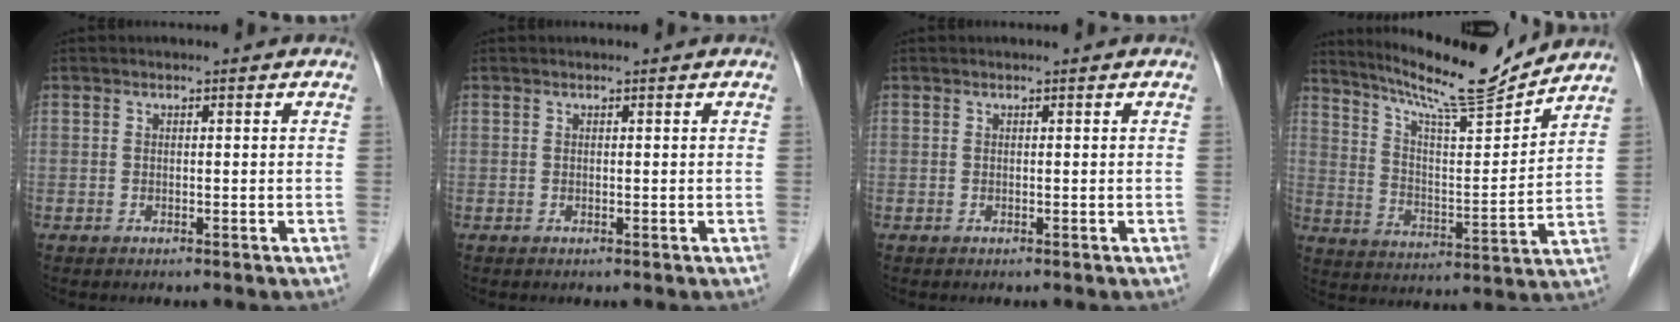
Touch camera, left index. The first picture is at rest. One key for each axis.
{"total": 0.0}
{"total": 0.0}
{"total": 14.9, "fx": 13.8, "fy": -0.5, "fz": 5.5, "tx": -0.102, "ty": -0.011, "tz": 0.227}